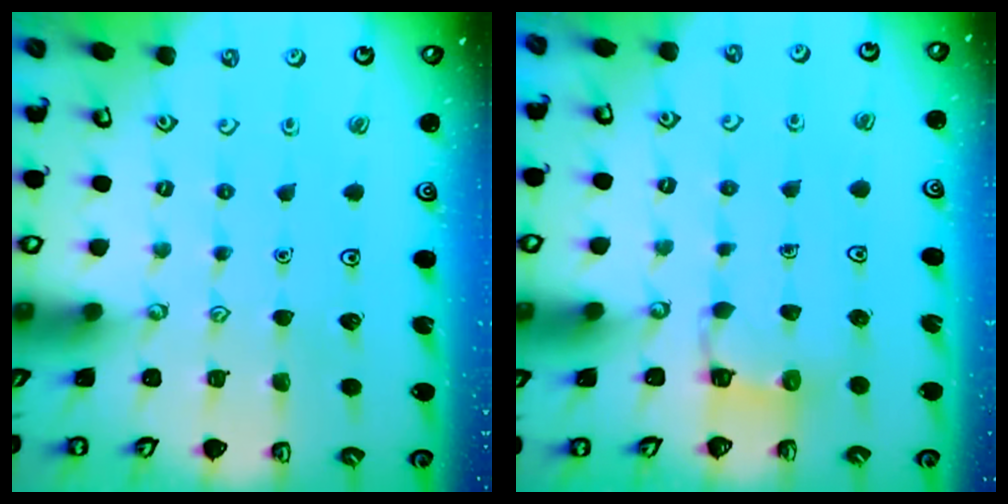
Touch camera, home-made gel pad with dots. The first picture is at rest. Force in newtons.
{"total": 2.9, "press": 2.9, "slide": 0.3}